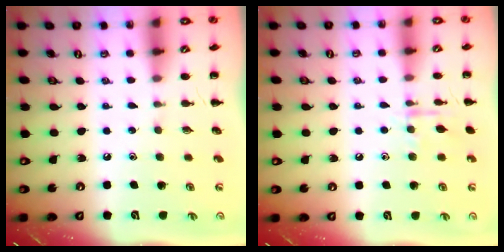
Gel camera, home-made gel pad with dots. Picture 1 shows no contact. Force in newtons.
{"total": 7.9, "press": 7.8, "slide": 0.8}